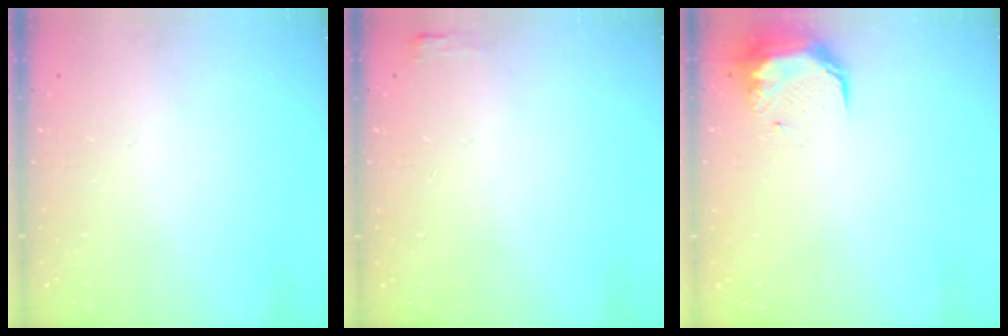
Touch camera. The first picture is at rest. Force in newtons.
{"total": 2.7, "press": 2.6, "slide": 0.8}
{"total": 9.1, "press": 9.0, "slide": 1.5}